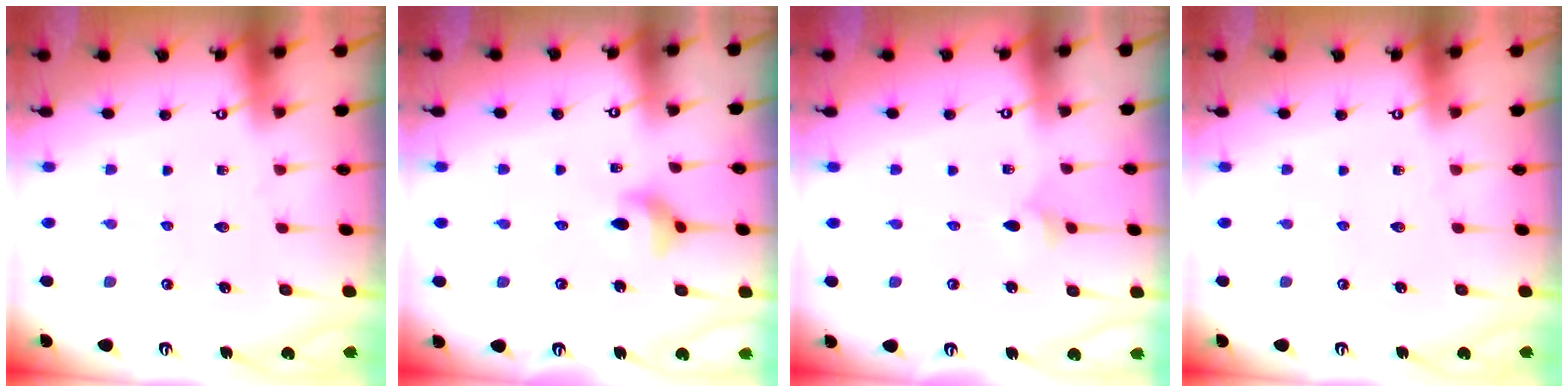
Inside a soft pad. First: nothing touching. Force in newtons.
{"total": 6.4, "press": 6.1, "slide": 1.8}
{"total": 2.7, "press": 2.6, "slide": 0.5}
{"total": 0.0}